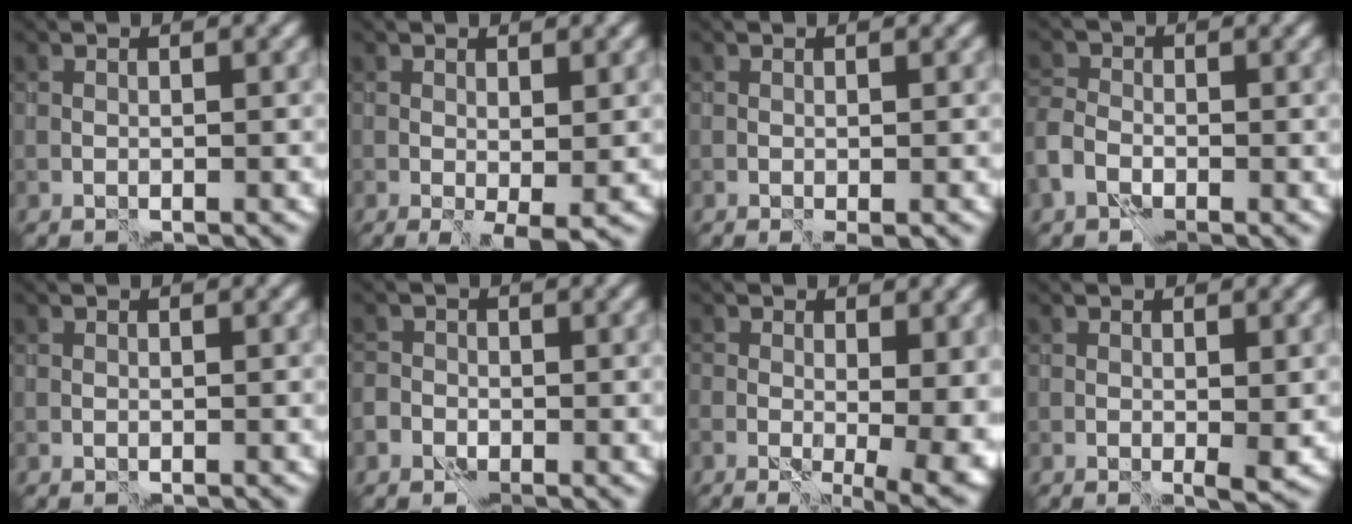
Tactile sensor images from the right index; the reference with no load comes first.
{"total": 2.1, "force": [-0.2, 0.7, 2.0], "torque": [-0.031, -0.008, 0.000]}
{"total": 0.6, "force": [-0.2, 0.1, 0.6], "torque": [-0.011, -0.005, 0.000]}
{"total": 2.2, "force": [-1.3, 1.3, 1.2], "torque": [-0.026, 0.004, -0.038]}
{"total": 0.0}
{"total": 1.3, "force": [-0.8, 1.0, 0.2], "torque": [0.012, 0.006, -0.022]}
{"total": 9.1, "force": [-1.0, 4.5, 7.9], "torque": [-0.084, -0.013, -0.005]}
{"total": 1.7, "force": [-0.1, 0.3, 1.6], "torque": [-0.022, -0.006, -0.002]}